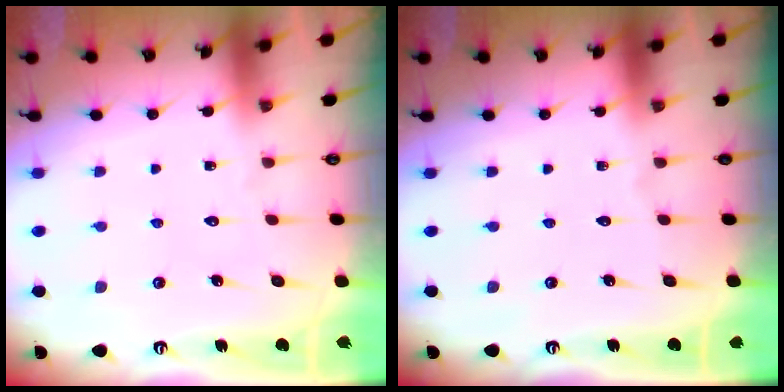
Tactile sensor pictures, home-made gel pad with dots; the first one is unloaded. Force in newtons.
{"total": 0.0}